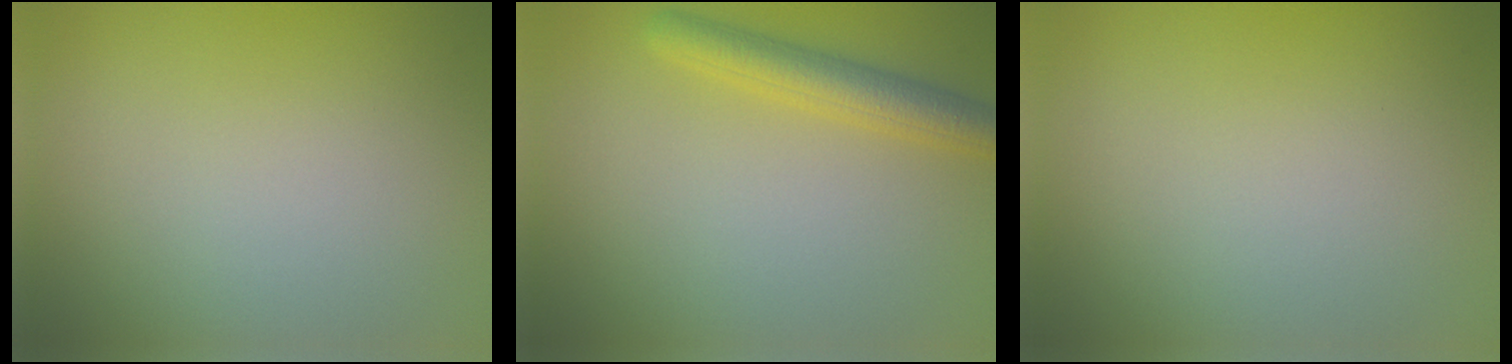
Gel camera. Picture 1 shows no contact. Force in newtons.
{"total": 3.7, "press": 3.7, "slide": 0.2}
{"total": 0.0}